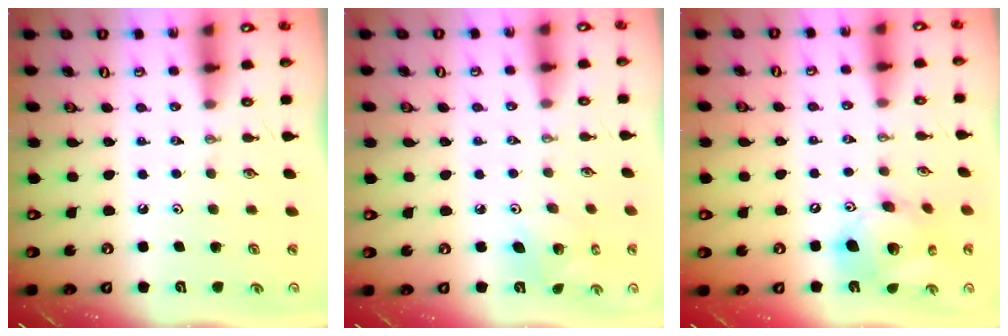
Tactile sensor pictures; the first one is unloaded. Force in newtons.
{"total": 4.6, "press": 4.6, "slide": 0.1}
{"total": 15.3, "press": 15.1, "slide": 2.5}